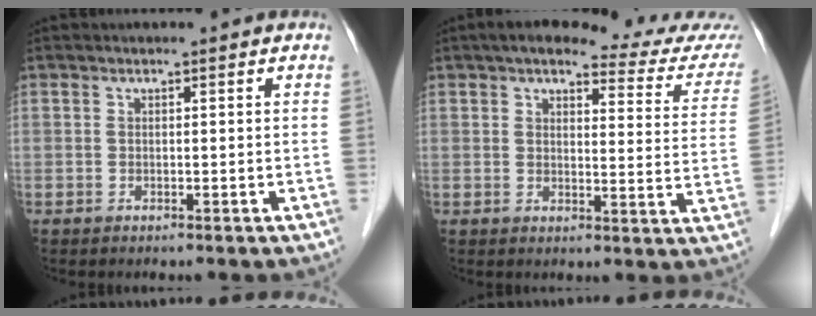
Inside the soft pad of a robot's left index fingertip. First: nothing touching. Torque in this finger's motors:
{"motor_torque": [0.97, -1.17, 0.17, 0.00]}